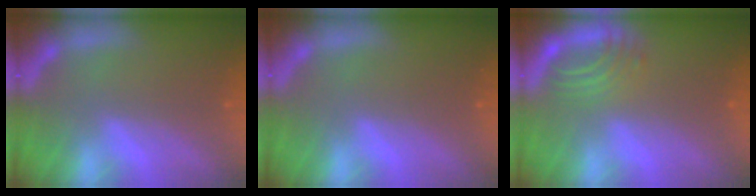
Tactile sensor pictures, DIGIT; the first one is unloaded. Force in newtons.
{"total": 0.0}
{"total": 4.5}